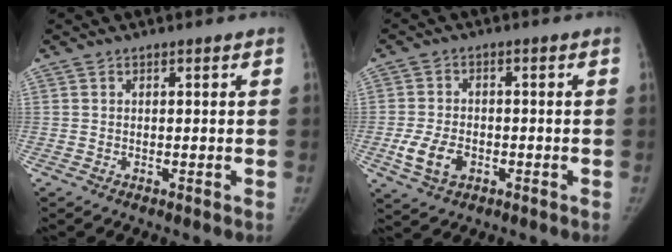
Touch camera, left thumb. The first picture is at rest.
{"total": 6.8, "force": [-2.4, 4.6, 4.5], "torque": [-0.084, 0.006, -0.040]}